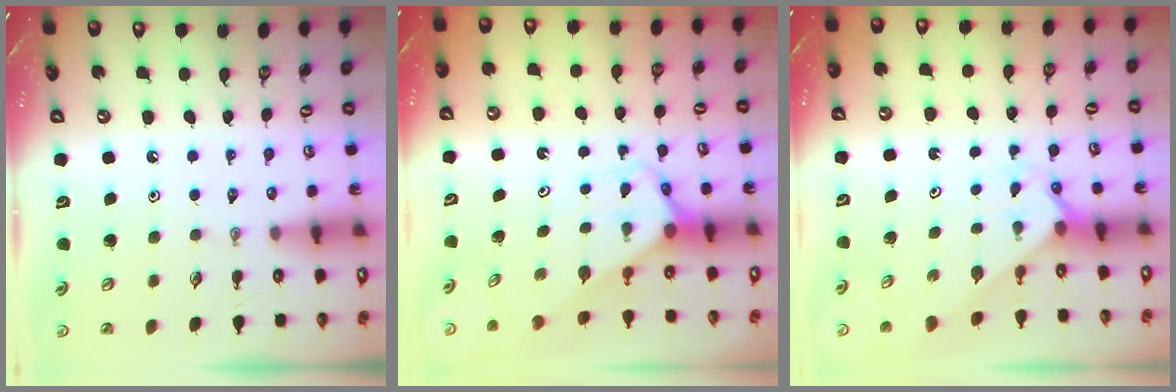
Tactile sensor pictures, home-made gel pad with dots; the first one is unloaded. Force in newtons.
{"total": 2.9, "press": 2.9, "slide": 0.2}
{"total": 2.0, "press": 2.0, "slide": 0.2}